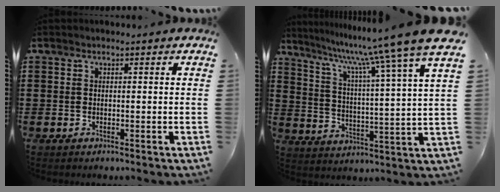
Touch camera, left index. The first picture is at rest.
{"total": 10.9, "force": [9.5, -1.5, 5.1], "torque": [-0.123, -0.074, 0.146]}